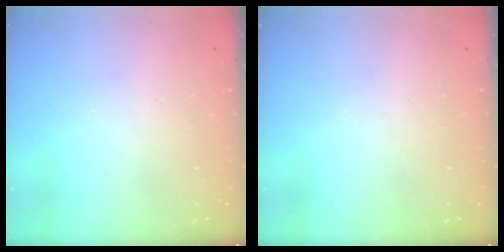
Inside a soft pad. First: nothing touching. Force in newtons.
{"total": 0.0}